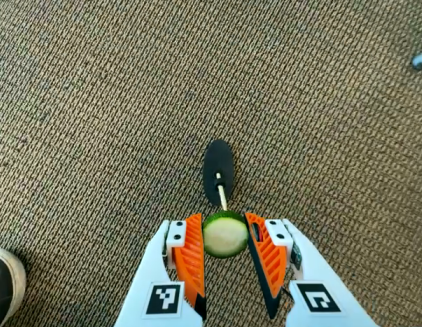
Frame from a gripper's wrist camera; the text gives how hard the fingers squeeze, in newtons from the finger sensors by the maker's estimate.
{"total": 8.4, "left": 8.8, "right": 8.1}